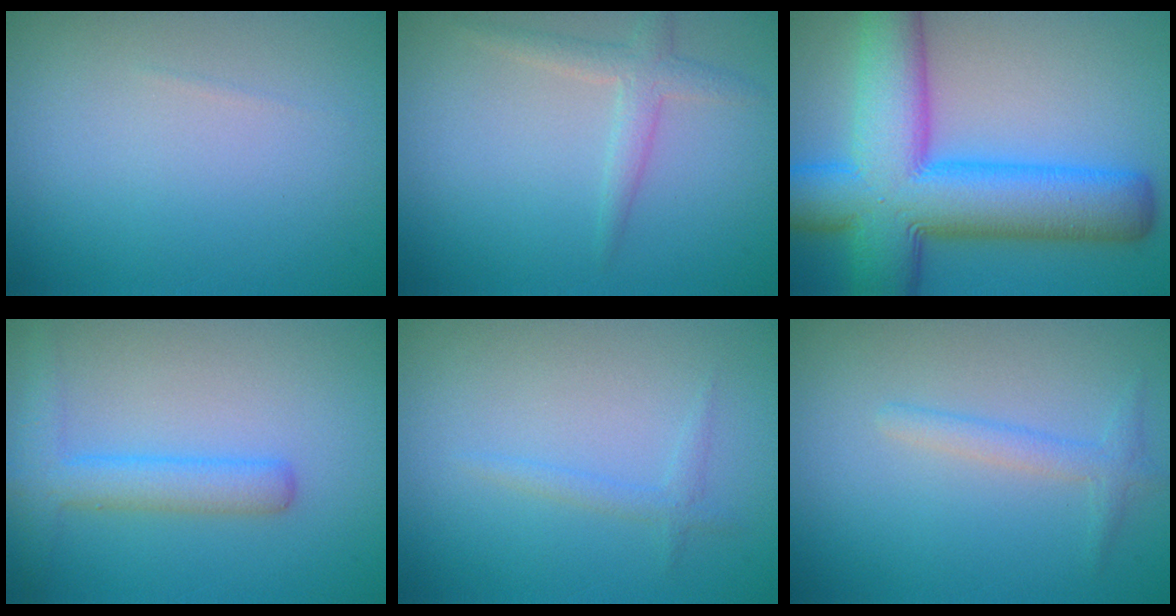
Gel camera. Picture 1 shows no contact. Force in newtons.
{"total": 2.1, "press": 2.0, "slide": 0.1}
{"total": 13.3, "press": 13.3, "slide": 0.3}
{"total": 3.3, "press": 3.3, "slide": 0.2}
{"total": 1.0, "press": 1.0, "slide": 0.1}
{"total": 1.6, "press": 1.6, "slide": 0.1}